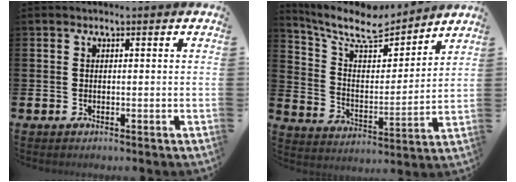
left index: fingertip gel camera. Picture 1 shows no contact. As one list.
[{"total": 9.1, "force": [8.0, 2.8, 3.3], "torque": [-0.101, -0.055, 0.139]}]